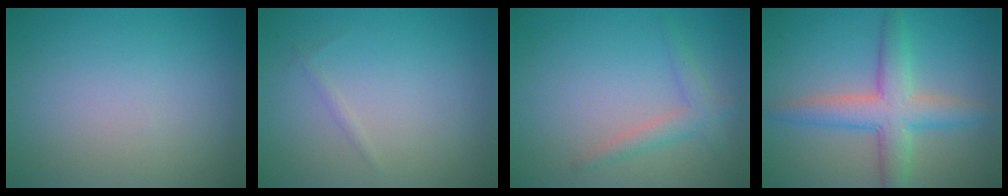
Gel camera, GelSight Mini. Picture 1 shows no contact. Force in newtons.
{"total": 0.5, "press": 0.5, "slide": 0.0}
{"total": 2.1, "press": 2.1, "slide": 0.1}
{"total": 5.5, "press": 5.5, "slide": 0.2}